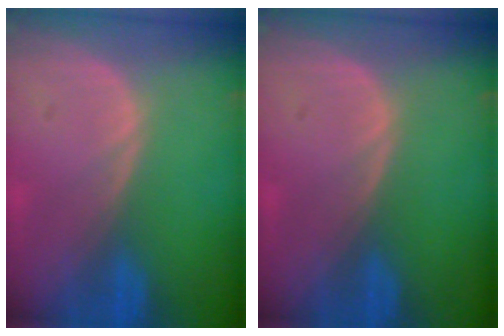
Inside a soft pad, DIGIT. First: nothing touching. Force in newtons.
{"total": 0.0}